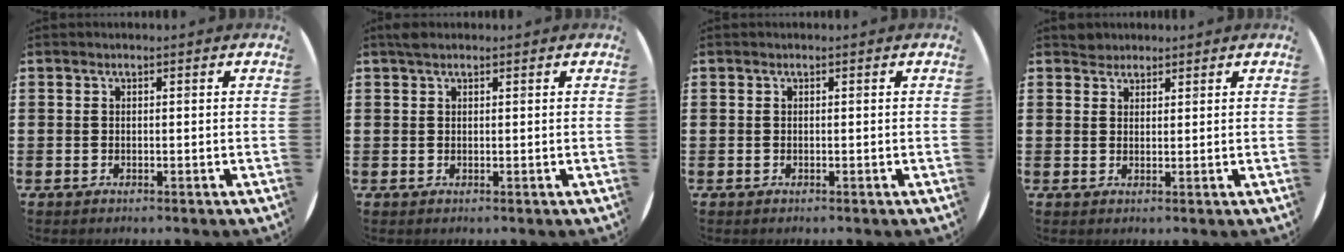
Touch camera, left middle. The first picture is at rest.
{"total": 1.1, "force": [0.9, 0.4, 0.5], "torque": [-0.011, 0.004, 0.016]}
{"total": 0.0}
{"total": 1.8, "force": [1.7, 0.6, -0.2], "torque": [0.008, -0.001, 0.032]}